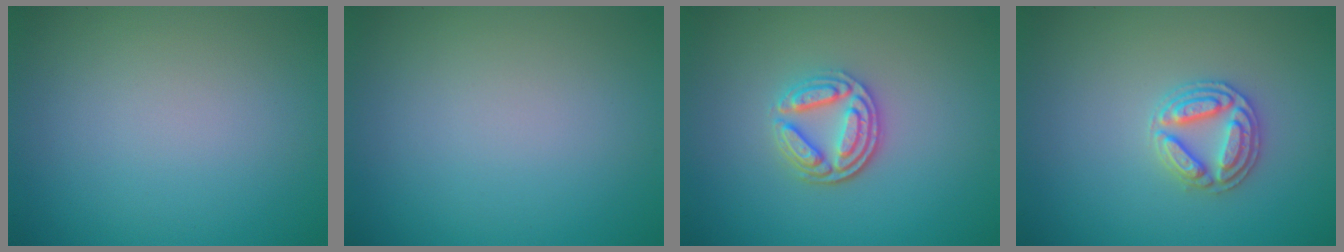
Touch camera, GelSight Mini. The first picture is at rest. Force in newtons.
{"total": 0.0}
{"total": 3.7, "press": 3.2, "slide": 1.9}
{"total": 2.9, "press": 2.9, "slide": 0.2}